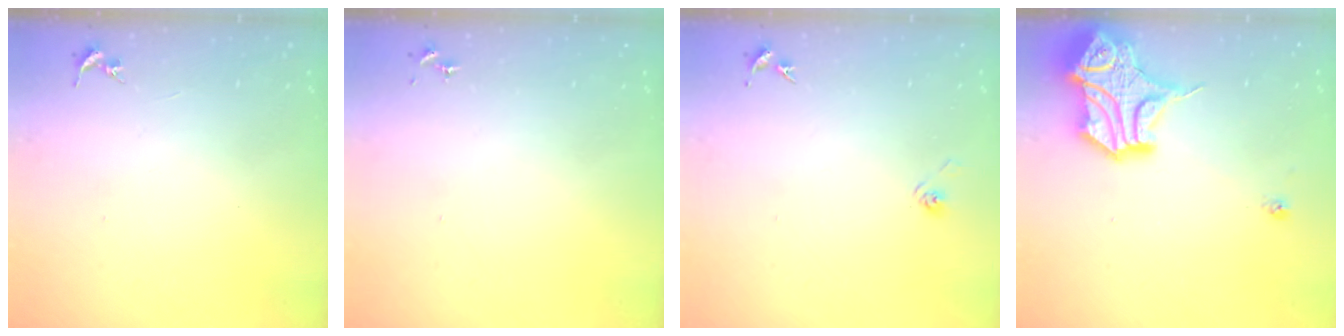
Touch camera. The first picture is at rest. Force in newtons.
{"total": 0.0}
{"total": 2.9, "press": 2.5, "slide": 1.5}
{"total": 17.8, "press": 17.7, "slide": 2.0}